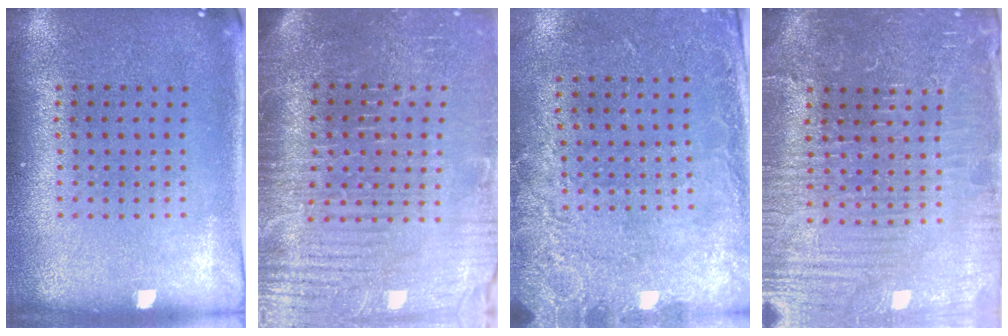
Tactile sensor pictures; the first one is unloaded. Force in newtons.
{"total": 4.3, "press": 4.1, "slide": 1.4}
{"total": 2.6, "press": 2.0, "slide": 1.7}
{"total": 4.4, "press": 4.2, "slide": 1.2}